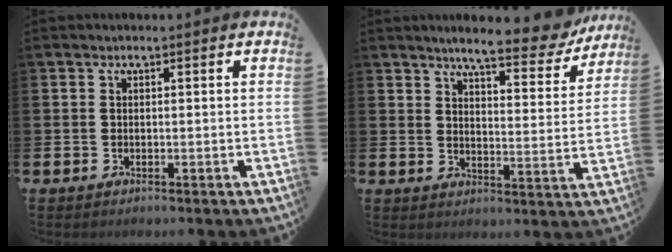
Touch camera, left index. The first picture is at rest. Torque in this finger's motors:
{"motor_torque": [1.08, -1.06, 0.57, 0.07]}